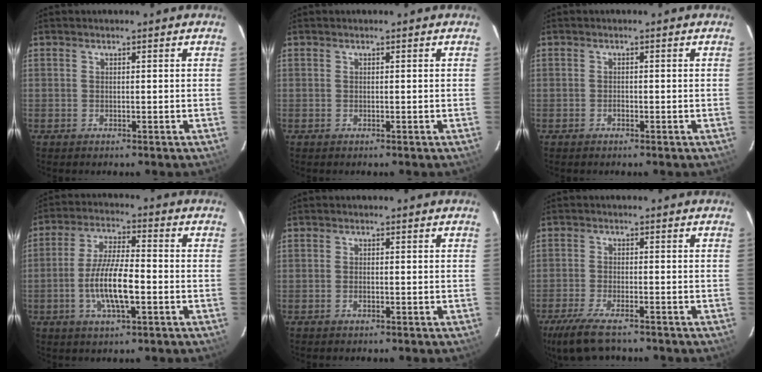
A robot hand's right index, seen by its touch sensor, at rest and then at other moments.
{"total": 0.0}
{"total": 0.7, "force": [-0.5, 0.4, 0.2], "torque": [-0.003, 0.001, -0.009]}
{"total": 10.4, "force": [-2.9, 2.6, 9.6], "torque": [-0.190, -0.003, -0.053]}
{"total": 1.1, "force": [-0.5, 0.5, 0.8], "torque": [-0.017, 0.001, -0.009]}
{"total": 9.6, "force": [-7.4, 2.7, 5.5], "torque": [-0.138, -0.030, -0.137]}